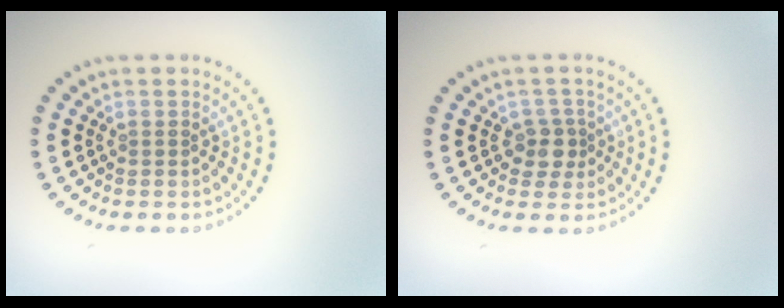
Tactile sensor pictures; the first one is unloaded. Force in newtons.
{"total": 2.0, "press": 1.7, "slide": 1.1}